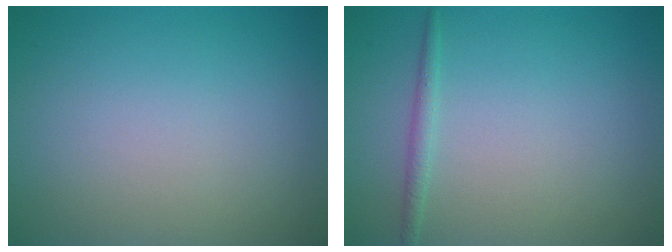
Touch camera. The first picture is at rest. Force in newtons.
{"total": 1.1, "press": 1.1, "slide": 0.1}